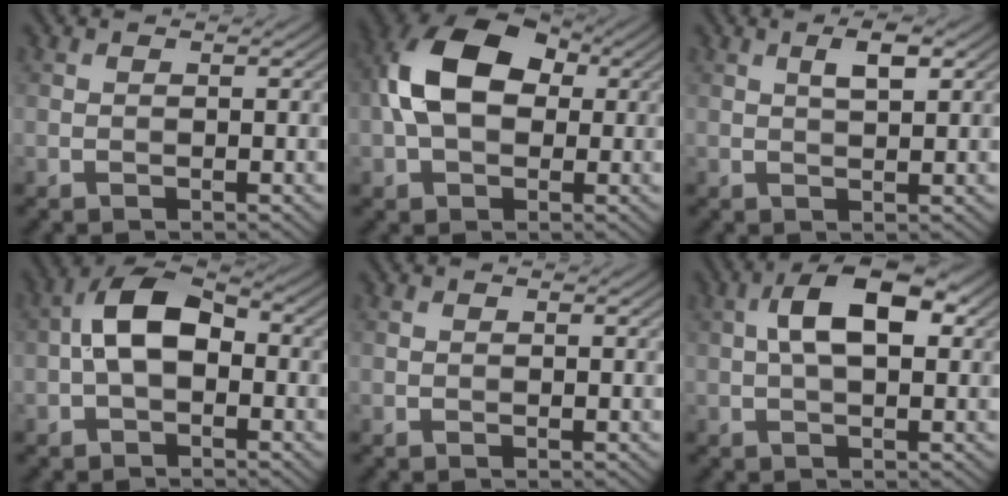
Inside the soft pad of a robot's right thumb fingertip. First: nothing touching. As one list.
[{"total": 12.0, "force": [1.3, 7.8, 9.0], "torque": [-0.200, 0.020, 0.010]}, {"total": 2.8, "force": [1.1, 0.8, 2.4], "torque": [-0.044, 0.003, 0.020]}, {"total": 7.1, "force": [-0.6, 4.1, 5.8], "torque": [-0.115, 0.018, -0.022]}, {"total": 0.0}, {"total": 7.3, "force": [1.3, 3.3, 6.4], "torque": [-0.112, 0.017, 0.016]}]